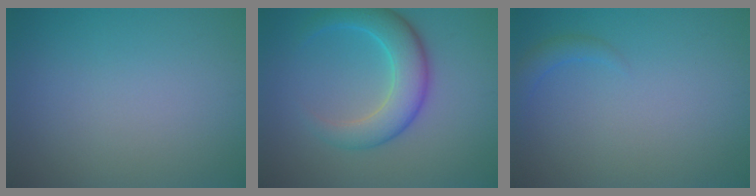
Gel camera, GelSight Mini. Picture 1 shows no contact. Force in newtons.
{"total": 5.4, "press": 5.4, "slide": 0.1}
{"total": 1.3, "press": 1.3, "slide": 0.2}